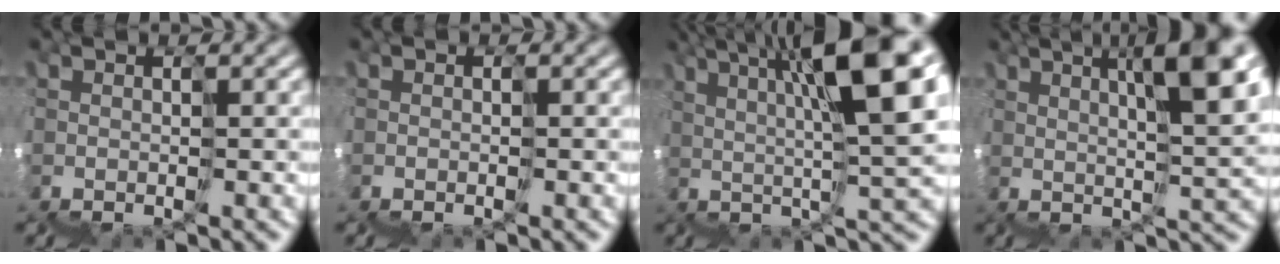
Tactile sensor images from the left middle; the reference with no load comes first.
{"total": 0.7, "force": [-0.5, 0.4, 0.2], "torque": [-0.013, -0.006, -0.004]}
{"total": 8.6, "force": [4.5, 0.6, 7.3], "torque": [-0.118, 0.039, 0.074]}
{"total": 7.3, "force": [4.0, 1.1, 5.9], "torque": [-0.072, 0.035, 0.064]}